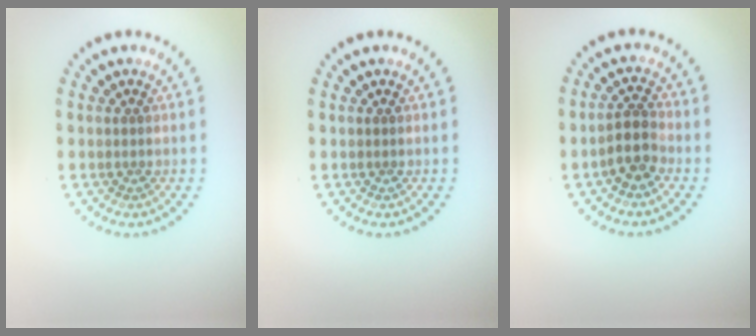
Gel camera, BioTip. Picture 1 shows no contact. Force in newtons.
{"total": 0.0}
{"total": 2.6, "press": 2.4, "slide": 1.1}